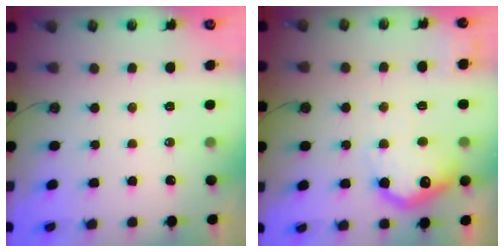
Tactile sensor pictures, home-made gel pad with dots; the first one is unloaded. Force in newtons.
{"total": 17.0, "press": 16.9, "slide": 0.9}